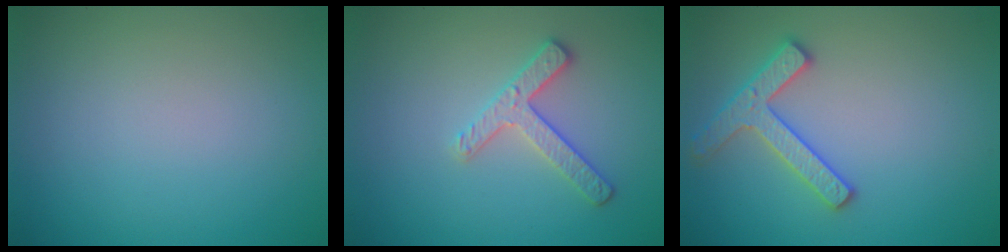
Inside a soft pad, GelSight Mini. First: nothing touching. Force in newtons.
{"total": 2.5, "press": 2.4, "slide": 0.8}
{"total": 2.8, "press": 2.8, "slide": 0.3}